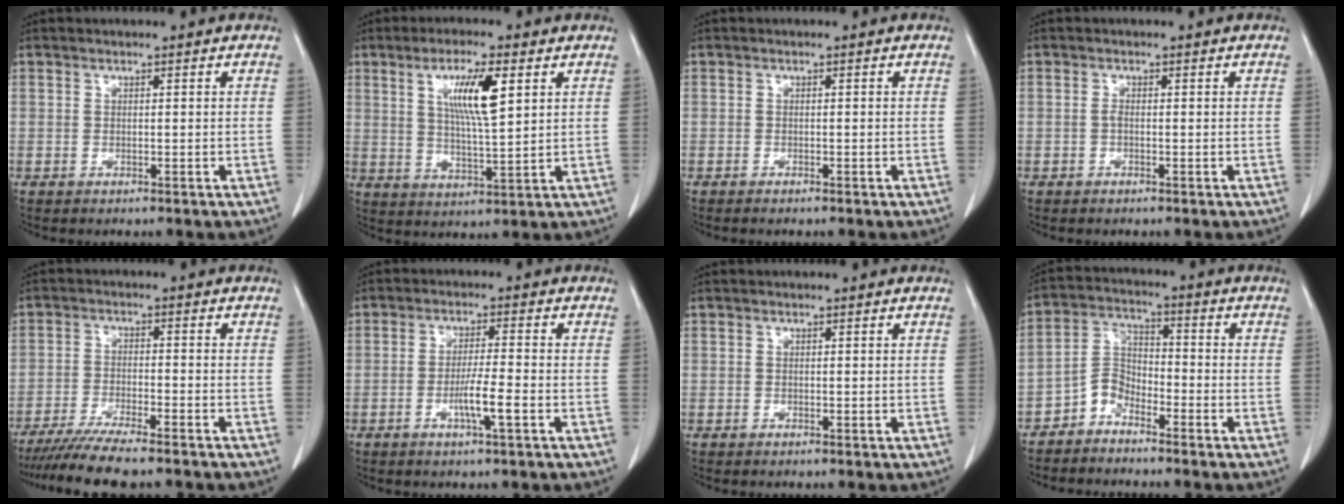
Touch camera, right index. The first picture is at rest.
{"total": 8.8, "force": [3.3, 1.1, 8.1], "torque": [-0.149, -0.002, 0.059]}
{"total": 1.1, "force": [-0.9, 0.1, 0.6], "torque": [-0.014, -0.003, -0.011]}
{"total": 0.6, "force": [-0.2, 0.2, 0.5], "torque": [-0.011, 0.001, -0.005]}
{"total": 9.6, "force": [-8.2, 0.3, 5.0], "torque": [-0.078, -0.024, -0.134]}
{"total": 4.7, "force": [-1.8, -0.1, 4.4], "torque": [-0.077, -0.005, -0.033]}
{"total": 0.0}
{"total": 4.7, "force": [-3.6, 2.7, 1.3], "torque": [-0.022, 0.009, -0.077]}